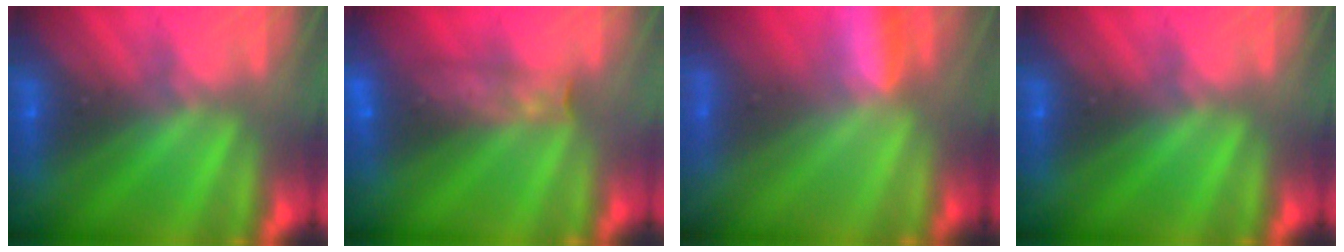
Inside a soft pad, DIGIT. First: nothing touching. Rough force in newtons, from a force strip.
{"total": 8.5}
{"total": 3.4}
{"total": 0.0}